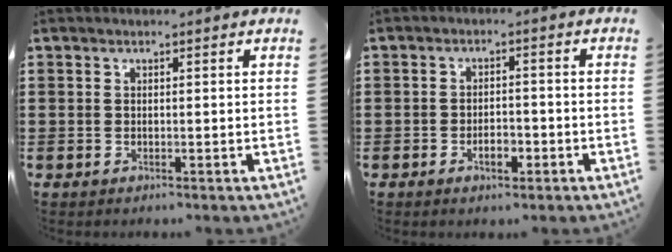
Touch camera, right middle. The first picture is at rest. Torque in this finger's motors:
{"motor_torque": [0.00, 0.00, 0.16, 0.07]}